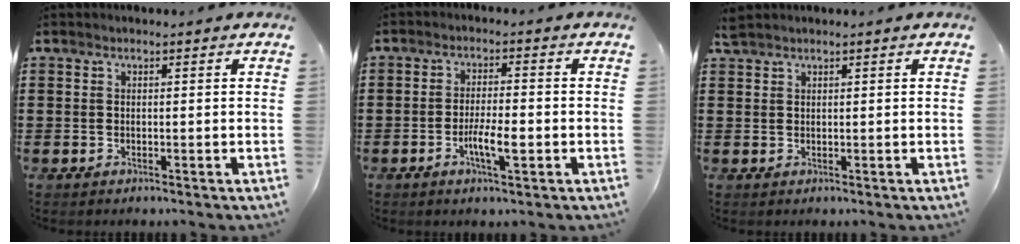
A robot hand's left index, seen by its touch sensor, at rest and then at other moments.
{"total": 5.0, "force": [-1.7, 1.1, 4.6], "torque": [-0.089, -0.001, -0.033]}
{"total": 1.2, "force": [1.1, 0.2, 0.4], "torque": [-0.011, 0.000, 0.022]}